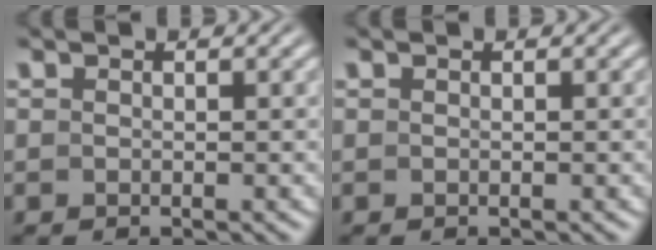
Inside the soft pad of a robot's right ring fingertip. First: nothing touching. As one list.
[{"total": 0.0}]